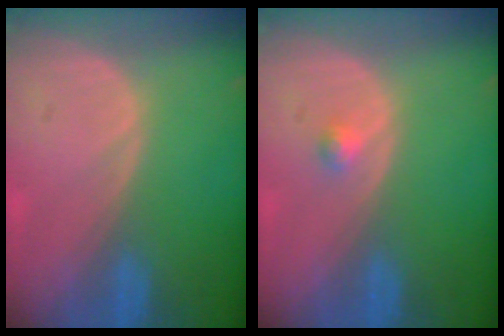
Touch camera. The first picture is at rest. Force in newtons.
{"total": 1.3, "press": 1.1, "slide": 0.7}